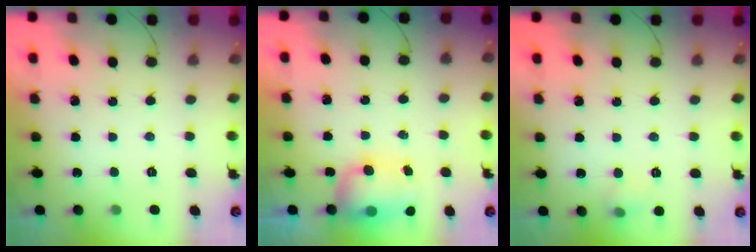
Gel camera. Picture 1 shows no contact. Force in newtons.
{"total": 11.7, "press": 8.8, "slide": 7.7}
{"total": 5.7, "press": 5.4, "slide": 2.0}